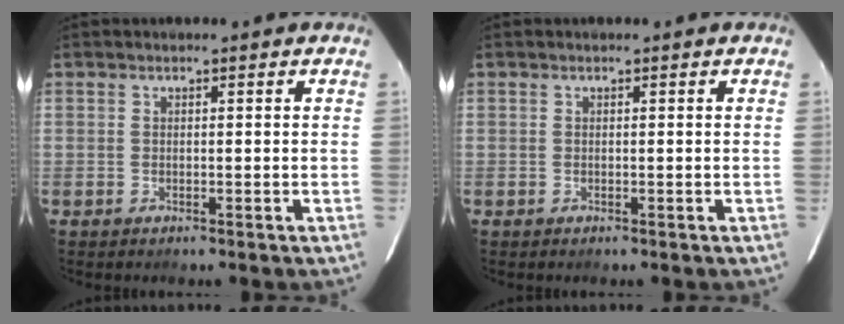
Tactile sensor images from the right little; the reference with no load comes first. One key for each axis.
{"total": 0.0}